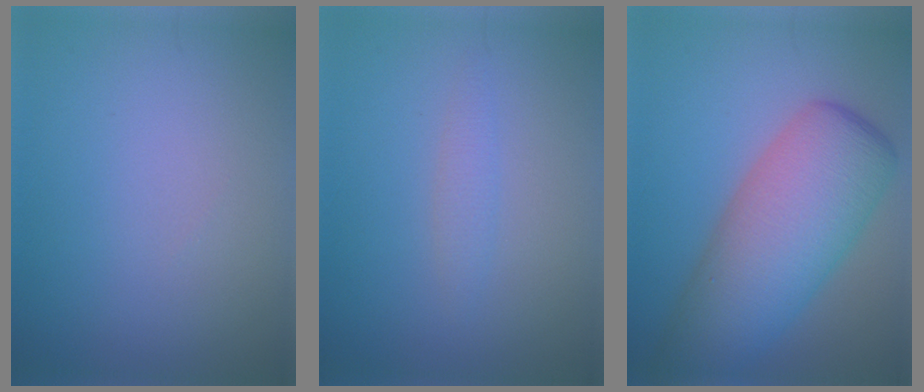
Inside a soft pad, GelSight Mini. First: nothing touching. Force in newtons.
{"total": 1.2, "press": 1.2, "slide": 0.0}
{"total": 7.9, "press": 7.9, "slide": 0.3}